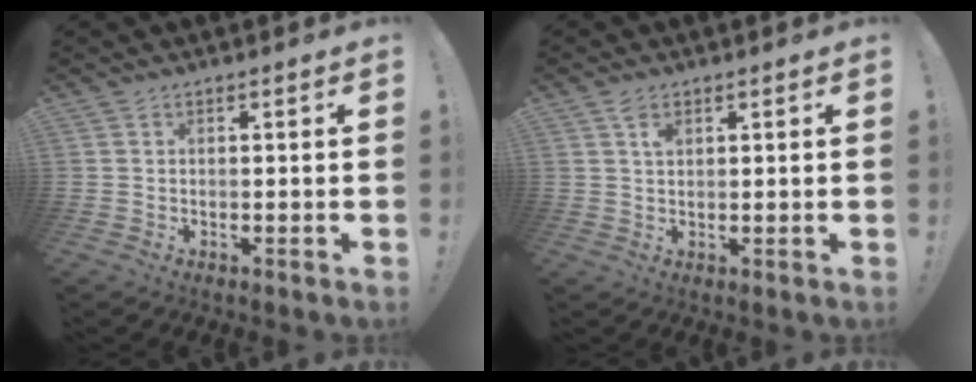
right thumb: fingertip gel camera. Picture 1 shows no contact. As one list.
[{"total": 2.5, "force": [1.5, 1.2, 1.7], "torque": [-0.018, -0.008, 0.022]}]